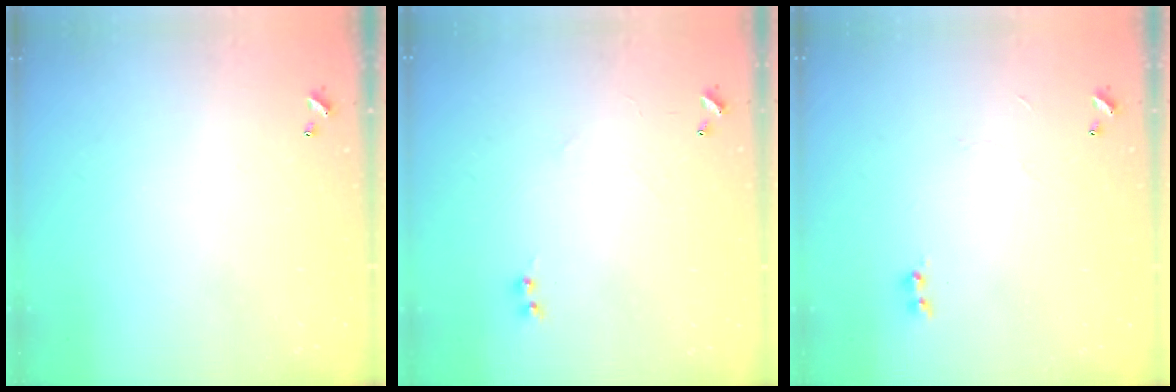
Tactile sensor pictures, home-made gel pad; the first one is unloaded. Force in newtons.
{"total": 1.1, "press": 0.9, "slide": 0.6}
{"total": 5.4, "press": 5.4, "slide": 0.3}